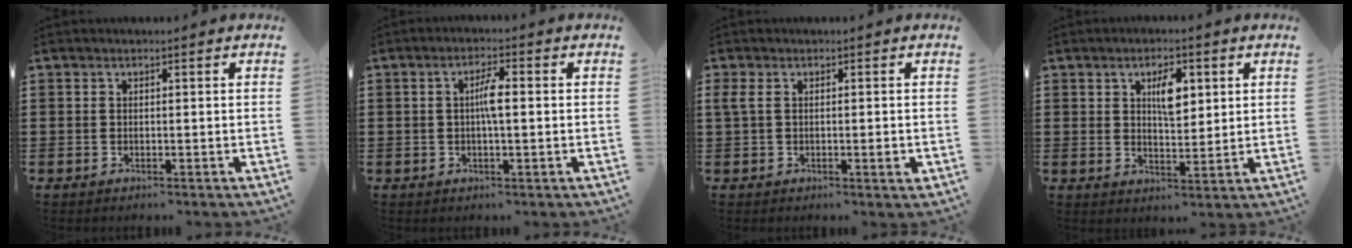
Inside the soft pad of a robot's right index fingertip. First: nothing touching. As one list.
[{"total": 3.4, "force": [-0.1, 0.6, 3.4], "torque": [-0.063, 0.000, -0.003]}, {"total": 2.8, "force": [-0.1, 0.8, 2.7], "torque": [-0.055, -0.001, -0.005]}, {"total": 5.2, "force": [1.8, 2.3, 4.3], "torque": [-0.067, -0.001, 0.024]}]